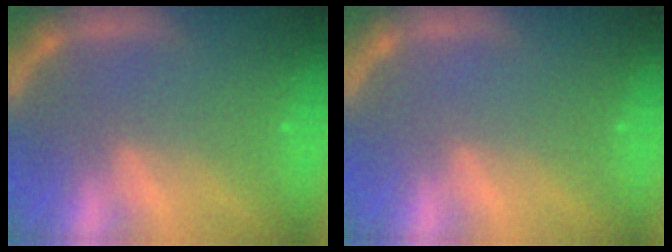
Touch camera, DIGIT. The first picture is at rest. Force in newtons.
{"total": 0.0}